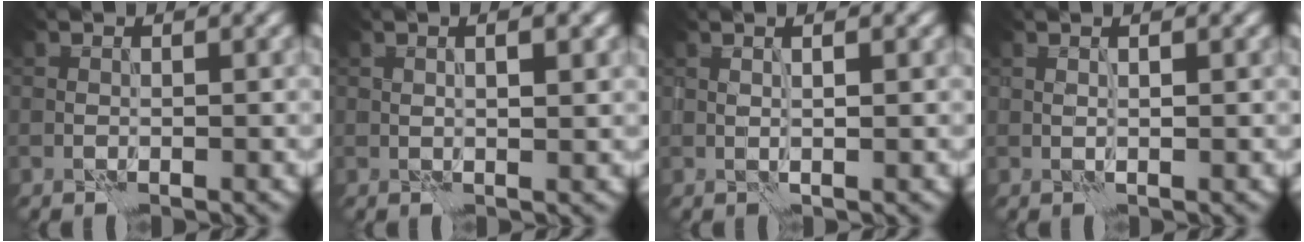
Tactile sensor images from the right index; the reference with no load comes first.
{"total": 2.3, "force": [1.0, 0.4, 2.0], "torque": [-0.017, -0.003, 0.011]}
{"total": 1.0, "force": [0.6, -0.1, 0.8], "torque": [-0.014, -0.001, 0.013]}
{"total": 0.6, "force": [0.5, -0.2, 0.3], "torque": [-0.010, 0.000, 0.010]}